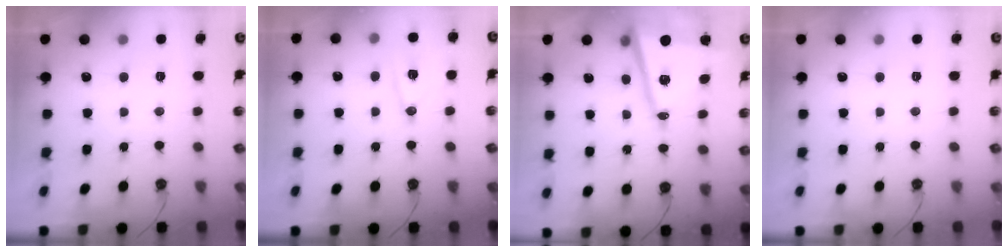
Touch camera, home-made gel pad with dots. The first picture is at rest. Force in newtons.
{"total": 9.9, "press": 9.9, "slide": 0.9}
{"total": 14.9, "press": 14.8, "slide": 1.8}
{"total": 0.0}